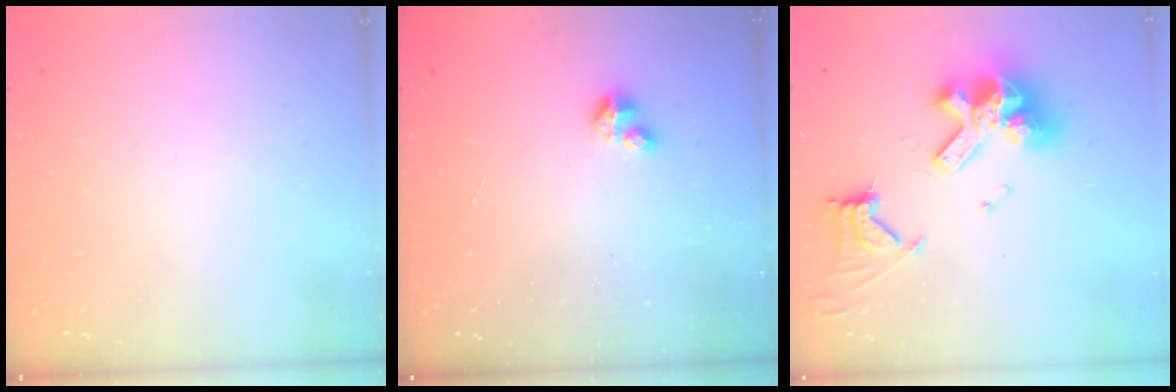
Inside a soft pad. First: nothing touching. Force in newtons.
{"total": 2.9, "press": 2.9, "slide": 0.2}
{"total": 15.0, "press": 14.9, "slide": 1.9}